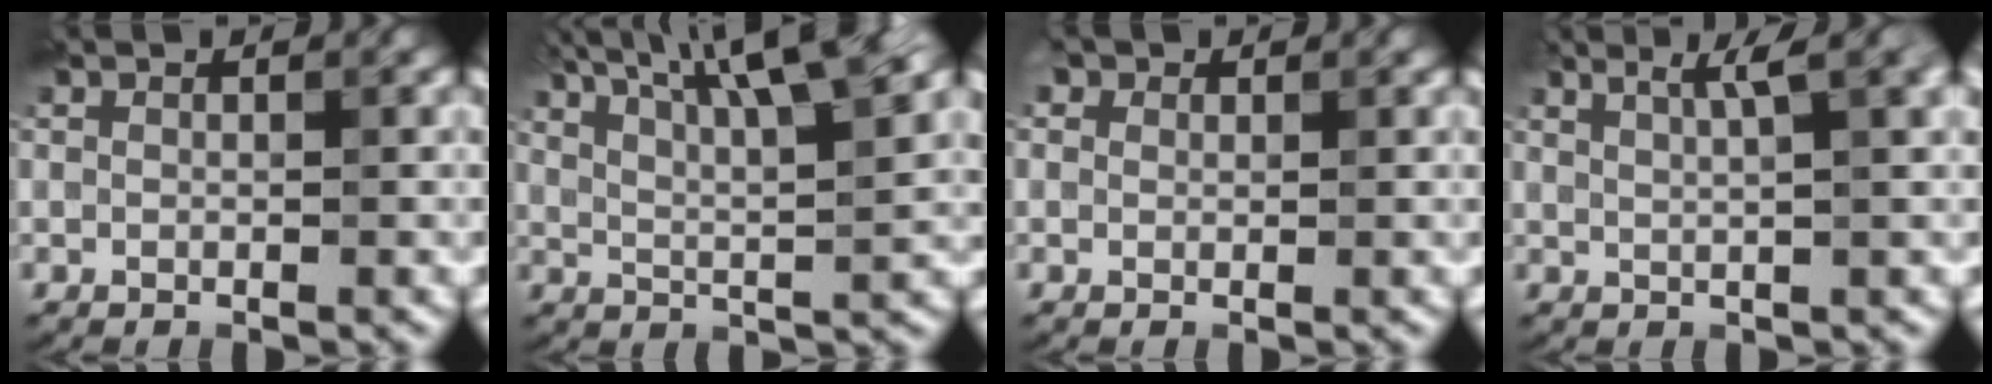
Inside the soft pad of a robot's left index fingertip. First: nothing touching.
{"total": 12.3, "force": [7.4, 3.4, 9.2], "torque": [-0.118, 0.042, 0.079]}
{"total": 1.8, "force": [1.1, 1.2, 0.7], "torque": [-0.009, 0.003, 0.004]}
{"total": 4.3, "force": [2.3, 1.0, 3.5], "torque": [-0.034, 0.015, 0.028]}